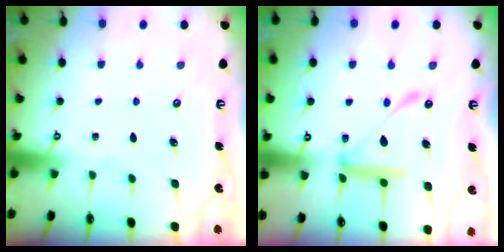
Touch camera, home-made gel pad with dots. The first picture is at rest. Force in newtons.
{"total": 17.2, "press": 17.1, "slide": 1.5}